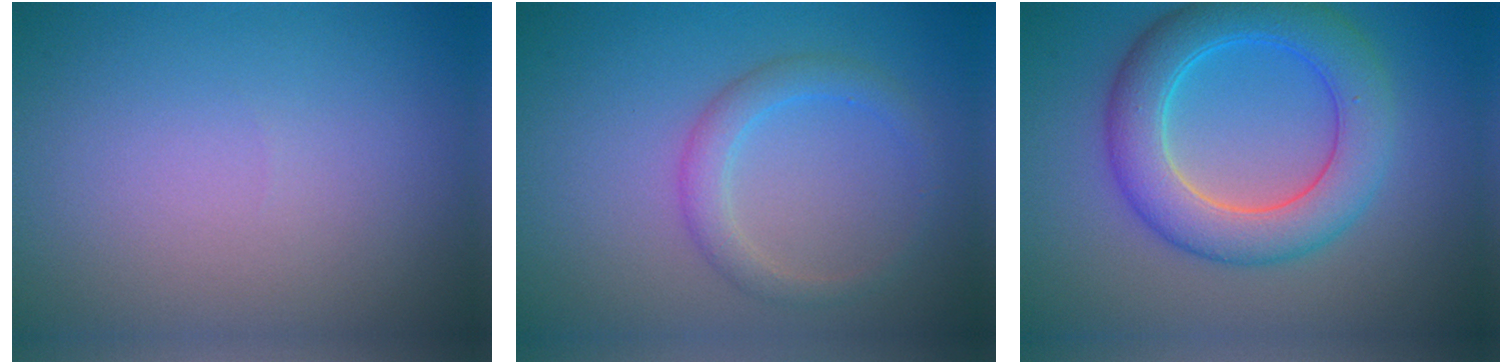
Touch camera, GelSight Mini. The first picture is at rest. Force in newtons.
{"total": 2.4, "press": 2.4, "slide": 0.1}
{"total": 6.7, "press": 6.7, "slide": 0.2}